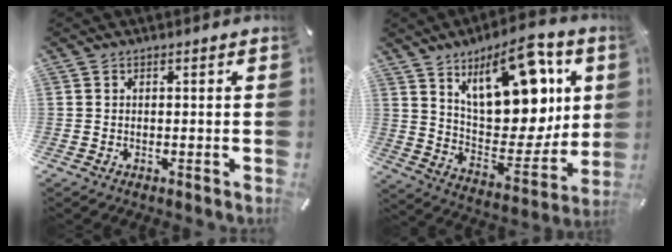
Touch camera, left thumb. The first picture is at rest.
{"total": 20.6, "force": [10.6, 10.5, 14.2], "torque": [-0.194, -0.071, 0.181]}